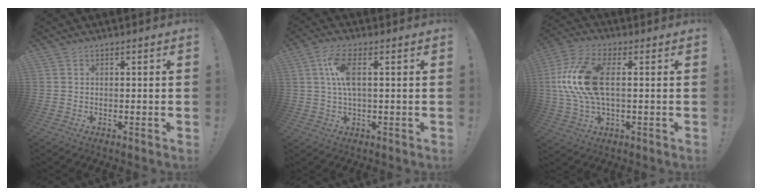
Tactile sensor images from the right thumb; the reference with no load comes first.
{"total": 8.5, "force": [1.7, 2.7, 7.9], "torque": [-0.161, -0.002, 0.029]}
{"total": 16.8, "force": [1.7, 8.2, 14.6], "torque": [-0.296, -0.001, 0.032]}